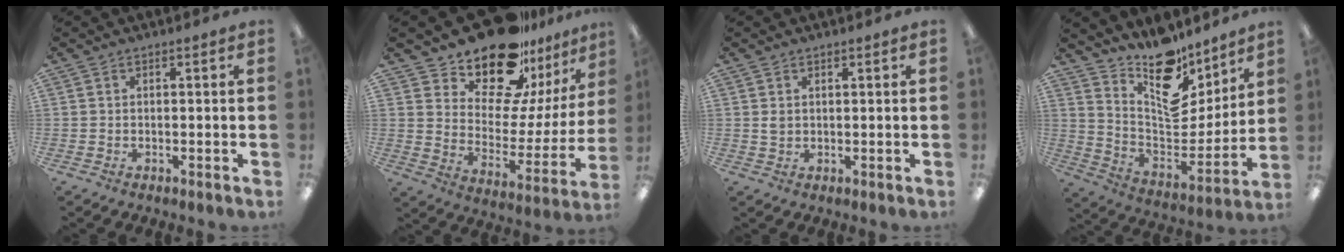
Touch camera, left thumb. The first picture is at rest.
{"total": 20.4, "force": [17.2, 8.1, 7.5], "torque": [-0.128, -0.138, 0.301]}
{"total": 1.6, "force": [0.6, 1.2, 0.8], "torque": [-0.017, 0.003, 0.011]}
{"total": 15.5, "force": [12.2, 7.1, 6.5], "torque": [-0.102, -0.113, 0.218]}